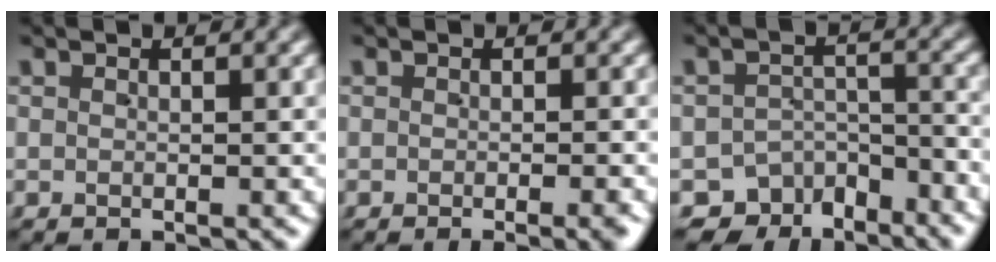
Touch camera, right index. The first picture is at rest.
{"total": 1.5, "force": [-0.9, 0.0, 1.2], "torque": [-0.004, 0.005, -0.017]}
{"total": 9.1, "force": [-6.5, 5.9, 2.4], "torque": [-0.032, -0.022, -0.110]}